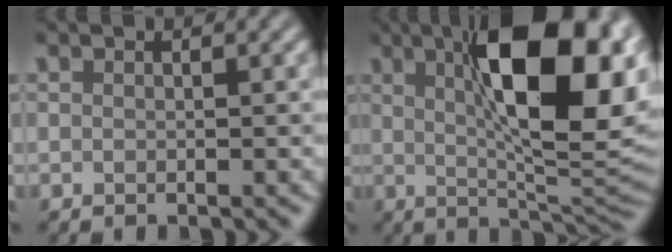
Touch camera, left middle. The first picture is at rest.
{"total": 14.2, "force": [3.4, 4.5, 13.1], "torque": [-0.179, 0.006, 0.048]}